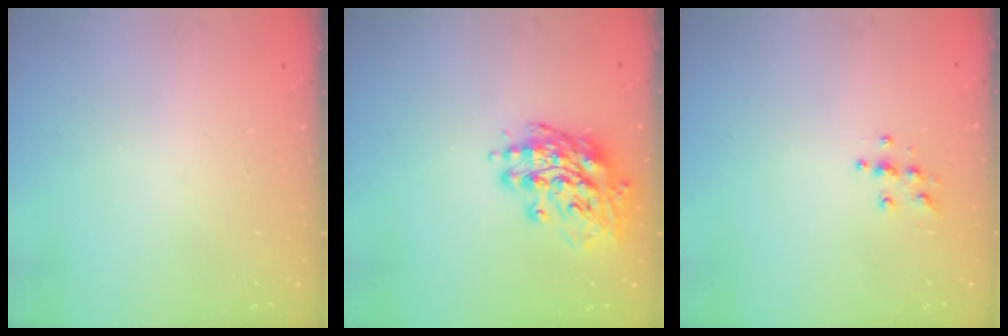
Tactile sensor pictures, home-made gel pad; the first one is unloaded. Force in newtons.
{"total": 16.0, "press": 15.8, "slide": 2.7}
{"total": 4.9, "press": 4.9, "slide": 0.2}